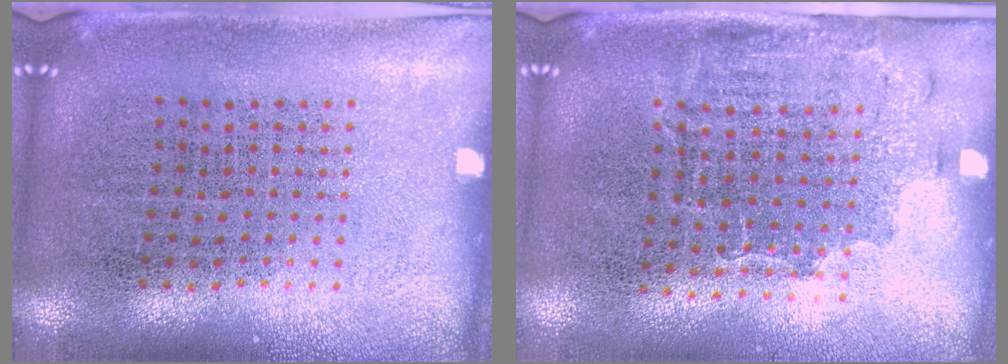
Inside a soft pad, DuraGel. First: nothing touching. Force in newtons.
{"total": 1.6, "press": 1.3, "slide": 0.9}